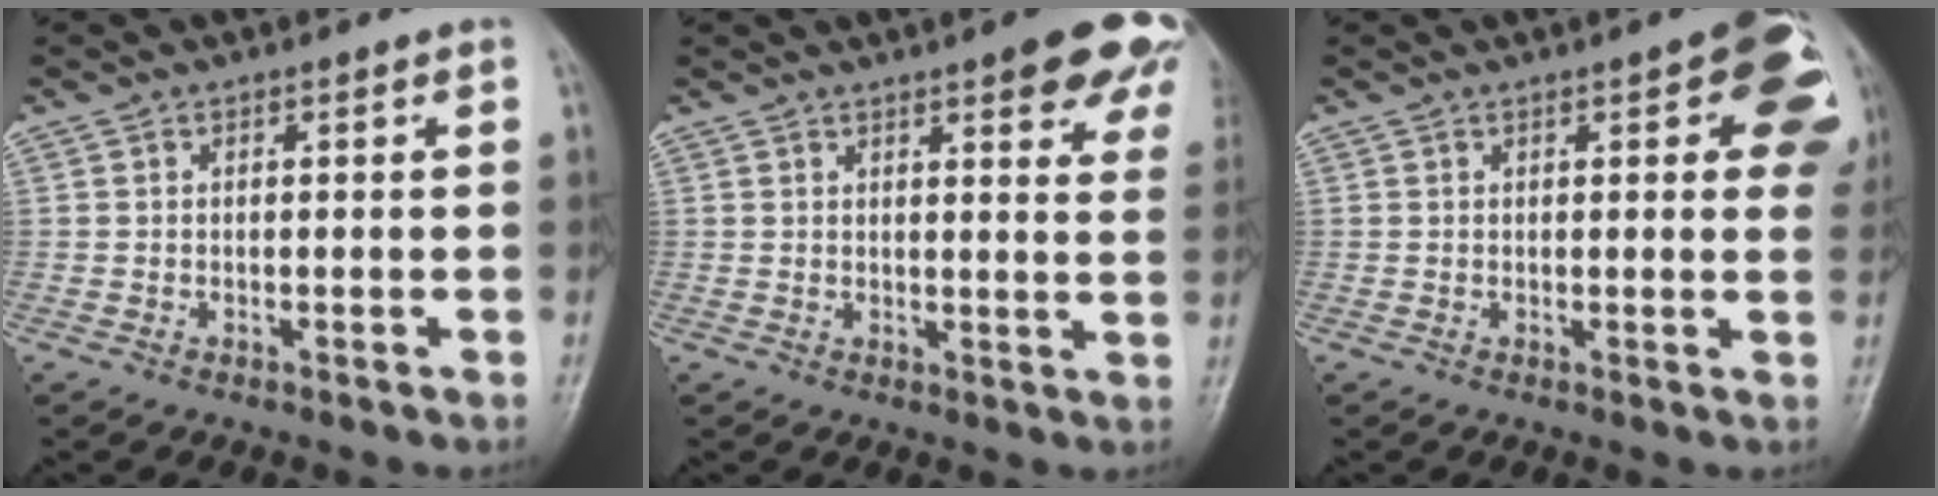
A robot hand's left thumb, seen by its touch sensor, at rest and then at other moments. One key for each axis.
{"total": 14.1, "fx": 8.2, "fy": 4.0, "fz": 10.7, "tx": -0.104, "ty": -0.027, "tz": 0.089}
{"total": 12.9, "fx": 4.4, "fy": 4.6, "fz": 11.2, "tx": -0.098, "ty": -0.008, "tz": 0.040}